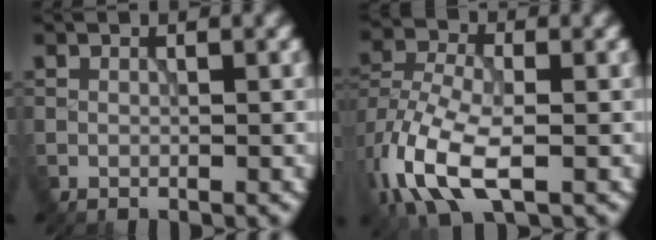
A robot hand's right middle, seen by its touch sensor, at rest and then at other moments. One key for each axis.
{"total": 9.0, "fx": -3.6, "fy": 4.9, "fz": 6.6, "tx": -0.149, "ty": -0.011, "tz": -0.077}